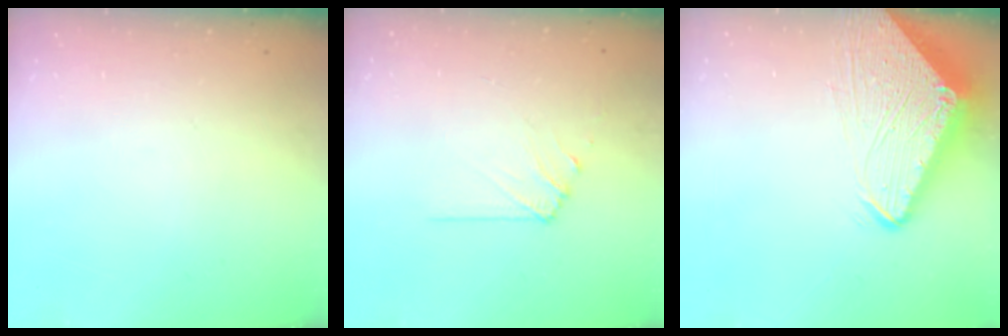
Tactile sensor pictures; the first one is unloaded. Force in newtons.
{"total": 6.2, "press": 6.2, "slide": 0.9}
{"total": 8.0, "press": 8.0, "slide": 0.7}